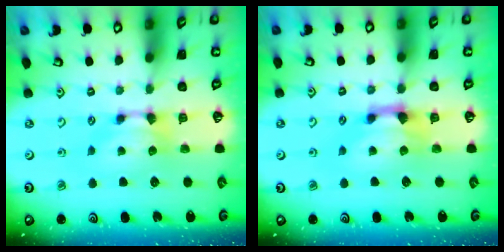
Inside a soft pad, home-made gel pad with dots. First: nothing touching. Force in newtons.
{"total": 1.5, "press": 0.6, "slide": 1.4}